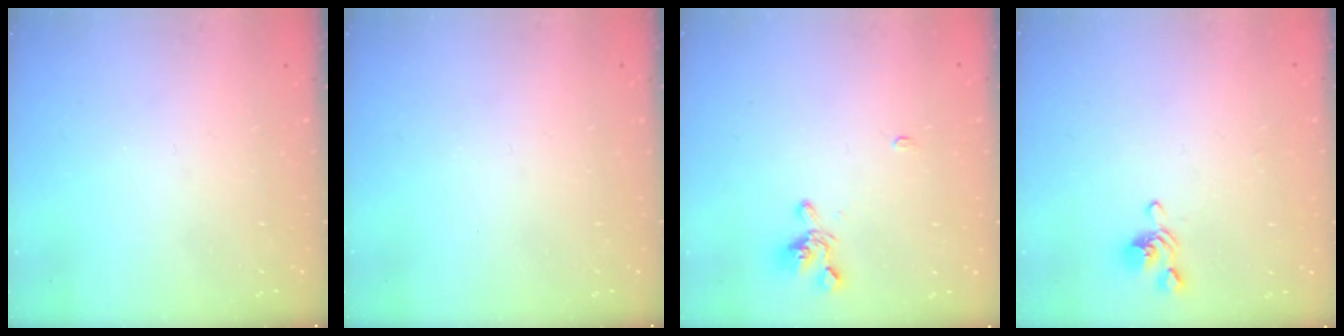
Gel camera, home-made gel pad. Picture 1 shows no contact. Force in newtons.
{"total": 0.0}
{"total": 2.2, "press": 2.0, "slide": 0.8}
{"total": 1.1, "press": 0.8, "slide": 0.7}